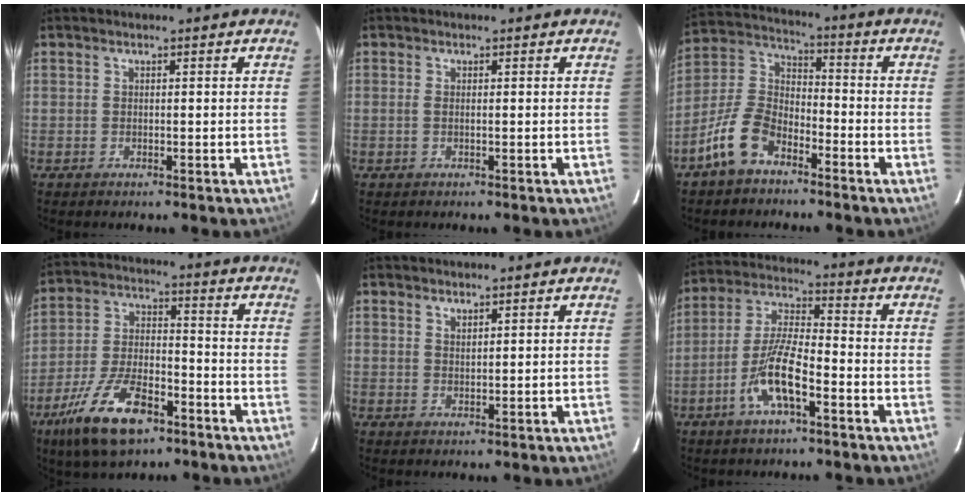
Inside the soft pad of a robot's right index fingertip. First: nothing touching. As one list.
[{"total": 0.8, "force": [0.0, 0.1, 0.8], "torque": [-0.018, 0.000, -0.002]}, {"total": 11.0, "force": [-7.0, 5.9, 6.1], "torque": [-0.138, 0.023, -0.137]}, {"total": 15.8, "force": [-9.7, 6.5, 10.7], "torque": [-0.225, -0.018, -0.172]}, {"total": 1.3, "force": [1.2, 0.4, 0.5], "torque": [-0.007, 0.000, 0.021]}, {"total": 10.2, "force": [-5.0, 2.5, 8.5], "torque": [-0.178, 0.000, -0.095]}]